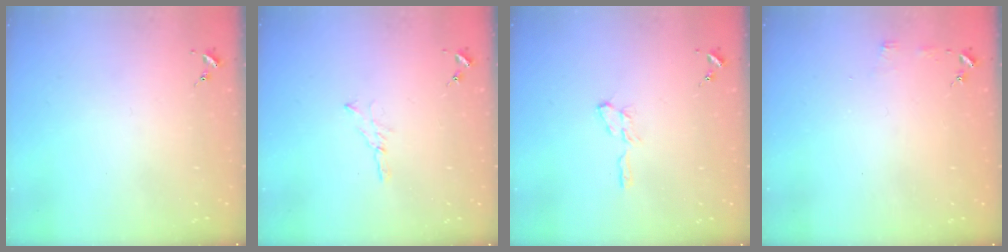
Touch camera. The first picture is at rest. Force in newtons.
{"total": 3.5, "press": 3.5, "slide": 0.4}
{"total": 6.0, "press": 6.0, "slide": 0.7}
{"total": 3.3, "press": 3.2, "slide": 0.5}